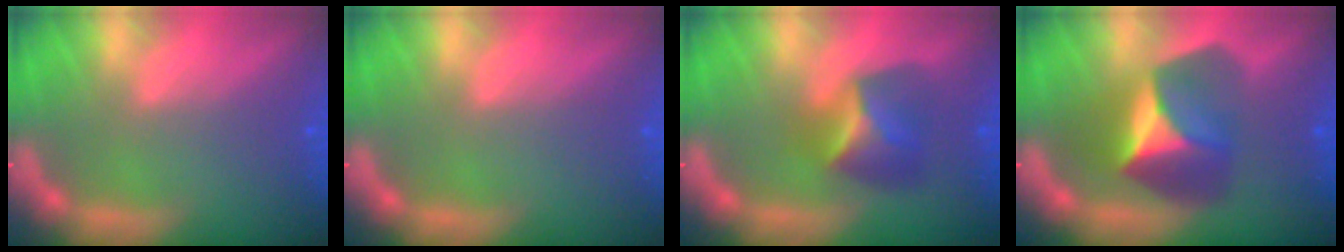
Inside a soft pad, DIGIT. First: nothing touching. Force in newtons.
{"total": 0.0}
{"total": 4.4}
{"total": 6.9}